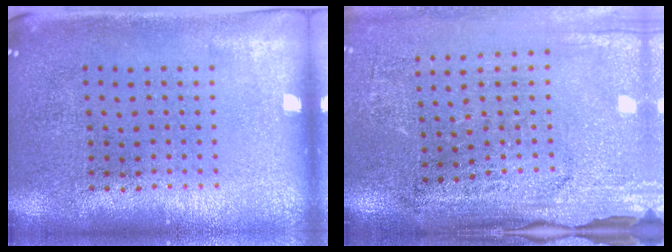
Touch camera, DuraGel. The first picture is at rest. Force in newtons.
{"total": 3.4, "press": 3.1, "slide": 1.3}